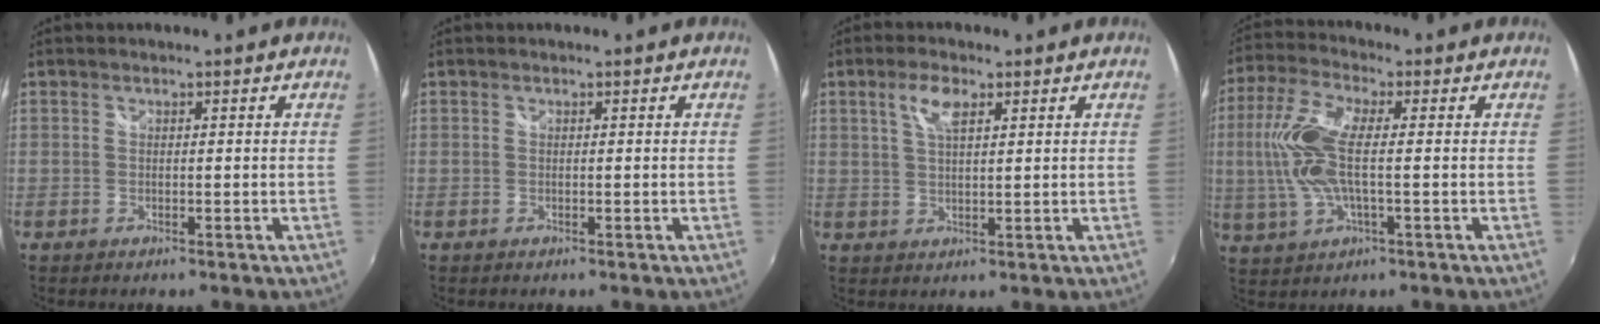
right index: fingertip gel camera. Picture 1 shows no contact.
{"total": 0.0}
{"total": 4.4, "force": [2.2, 1.6, 3.5], "torque": [-0.066, 0.005, 0.040]}
{"total": 11.7, "force": [-0.2, 4.0, 11.1], "torque": [-0.244, 0.005, -0.005]}